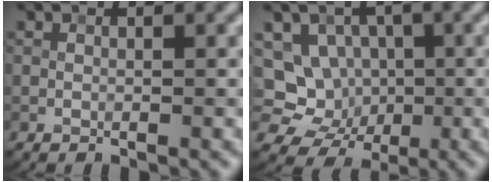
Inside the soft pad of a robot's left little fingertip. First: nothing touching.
{"total": 6.8, "force": [-0.7, 6.3, 2.5], "torque": [-0.028, 0.018, -0.037]}